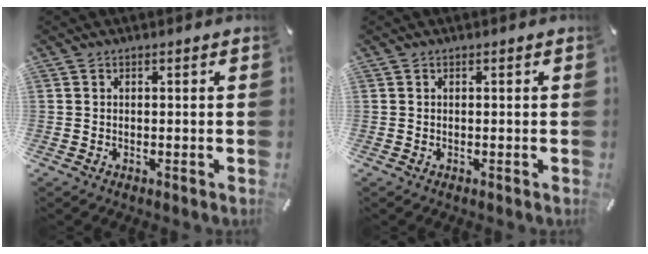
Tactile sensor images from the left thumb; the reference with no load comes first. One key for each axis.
{"total": 0.0}